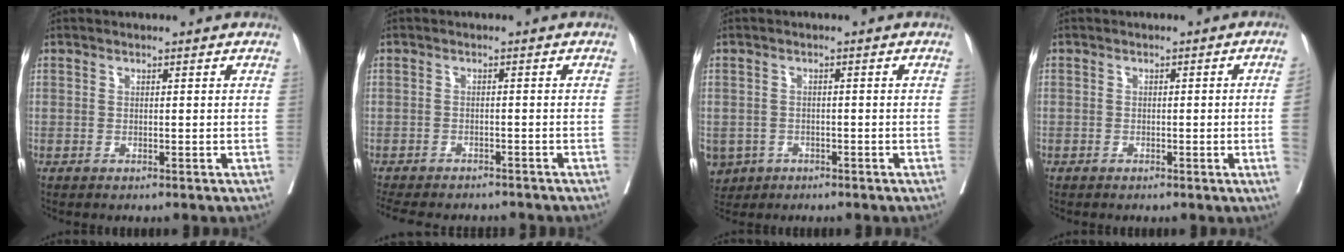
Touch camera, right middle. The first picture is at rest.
{"total": 11.6, "force": [-10.3, 3.6, 4.1], "torque": [-0.084, -0.009, -0.132]}
{"total": 6.2, "force": [-3.2, 5.0, 1.7], "torque": [-0.045, -0.002, -0.046]}
{"total": 3.0, "force": [-0.6, -0.6, 2.9], "torque": [-0.040, -0.001, -0.005]}